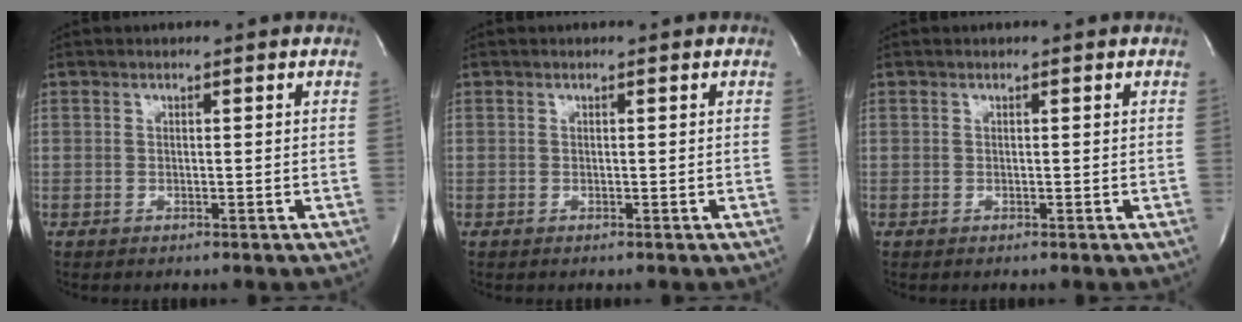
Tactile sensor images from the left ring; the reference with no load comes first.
{"total": 0.0}
{"total": 0.0}